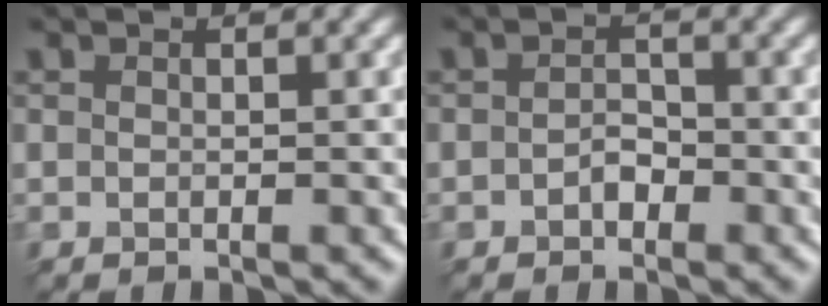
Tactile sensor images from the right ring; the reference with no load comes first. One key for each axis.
{"total": 1.1, "fx": -1.0, "fy": -0.2, "fz": -0.1, "tx": -0.018, "ty": 0.009, "tz": -0.001}